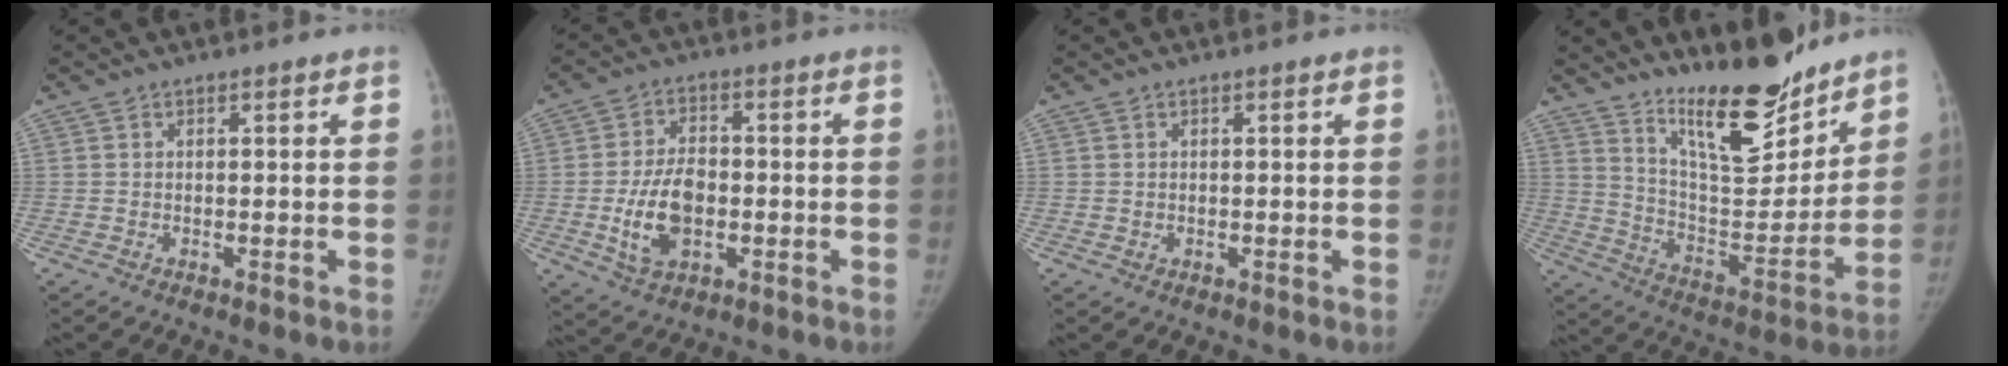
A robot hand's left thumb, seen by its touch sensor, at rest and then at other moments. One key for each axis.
{"total": 10.2, "fx": -2.1, "fy": 6.3, "fz": 7.7, "tx": -0.128, "ty": 0.009, "tz": -0.033}
{"total": 0.6, "fx": 0.0, "fy": 0.5, "fz": 0.3, "tx": 0.002, "ty": 0.000, "tz": 0.001}
{"total": 18.4, "fx": 14.5, "fy": 5.3, "fz": 10.0, "tx": -0.109, "ty": -0.117, "tz": 0.244}